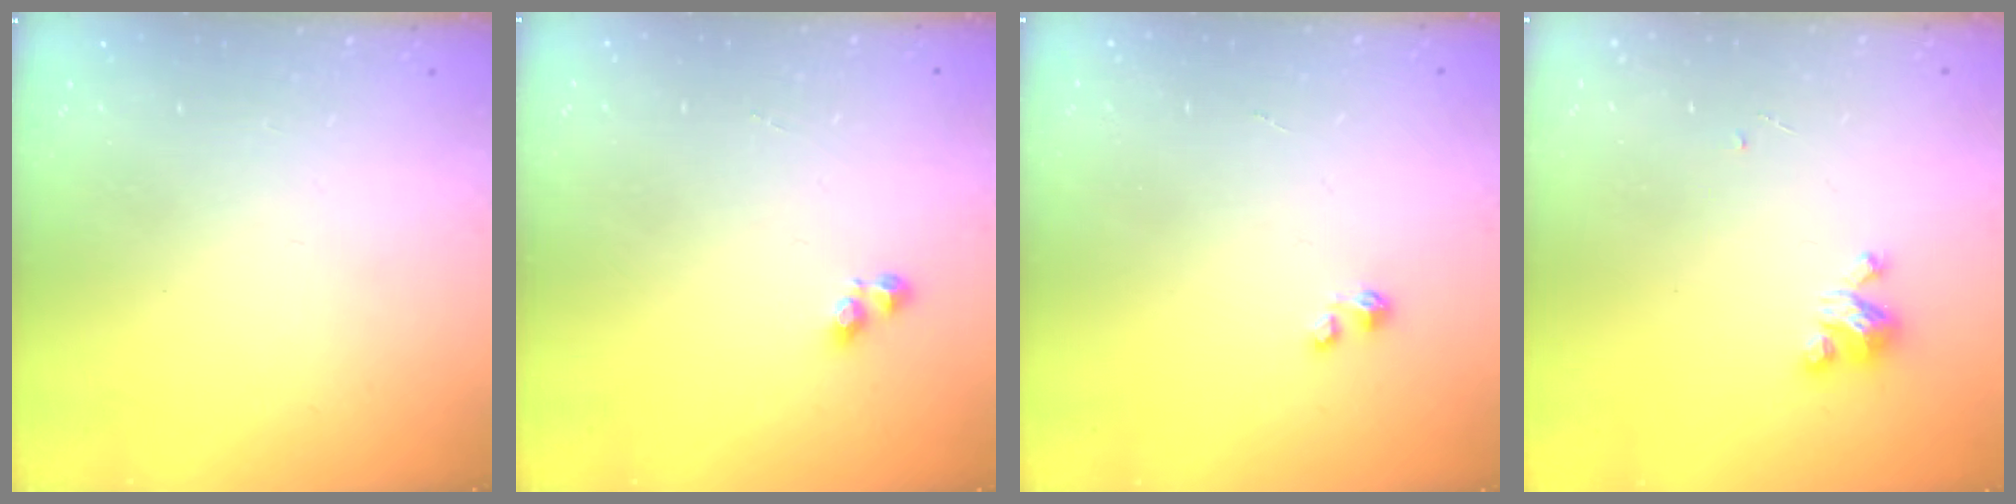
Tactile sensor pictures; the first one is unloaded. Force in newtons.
{"total": 3.0, "press": 2.9, "slide": 0.6}
{"total": 0.0}
{"total": 3.6, "press": 3.6, "slide": 0.3}